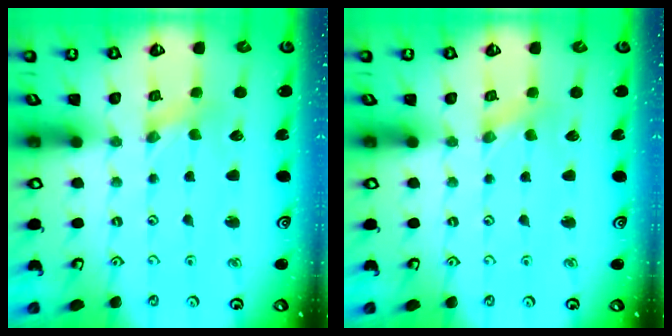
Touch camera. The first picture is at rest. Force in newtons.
{"total": 1.0, "press": 1.0, "slide": 0.2}